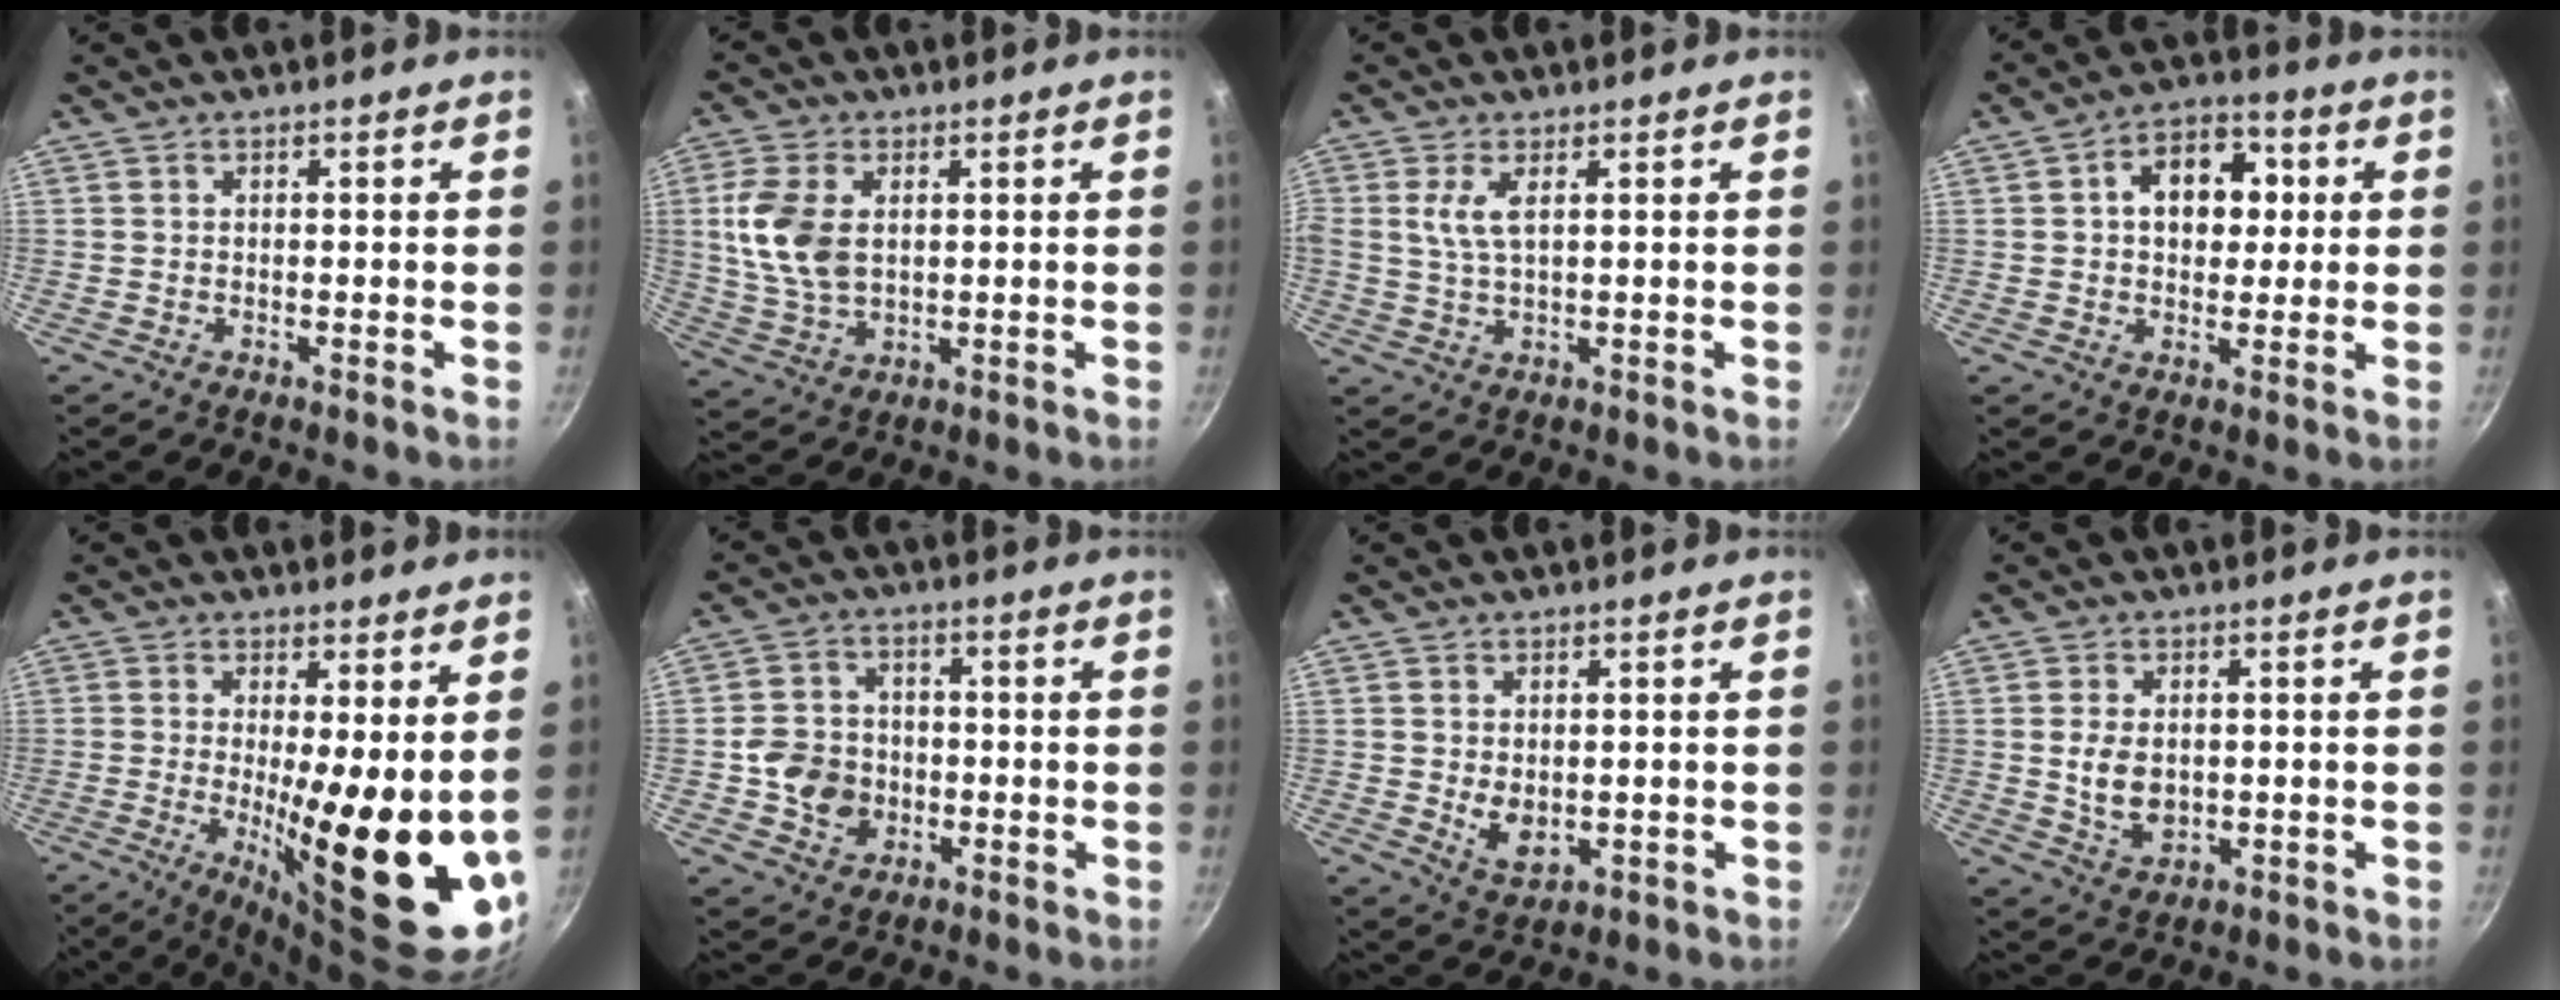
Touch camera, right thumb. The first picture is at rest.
{"total": 10.1, "force": [1.6, 6.3, 7.7], "torque": [-0.154, -0.007, 0.036]}
{"total": 4.0, "force": [1.2, 1.4, 3.6], "torque": [-0.083, -0.002, 0.028]}
{"total": 10.3, "force": [1.9, 7.5, 6.9], "torque": [-0.057, 0.013, 0.015]}
{"total": 18.0, "force": [0.4, 4.7, 17.4], "torque": [-0.231, -0.041, 0.014]}
{"total": 8.4, "force": [-1.3, 7.3, 3.9], "torque": [-0.048, 0.019, -0.025]}
{"total": 5.2, "force": [0.1, 3.5, 3.9], "torque": [-0.059, -0.015, 0.012]}
{"total": 6.6, "force": [0.3, 4.4, 4.8], "torque": [-0.081, -0.007, 0.015]}